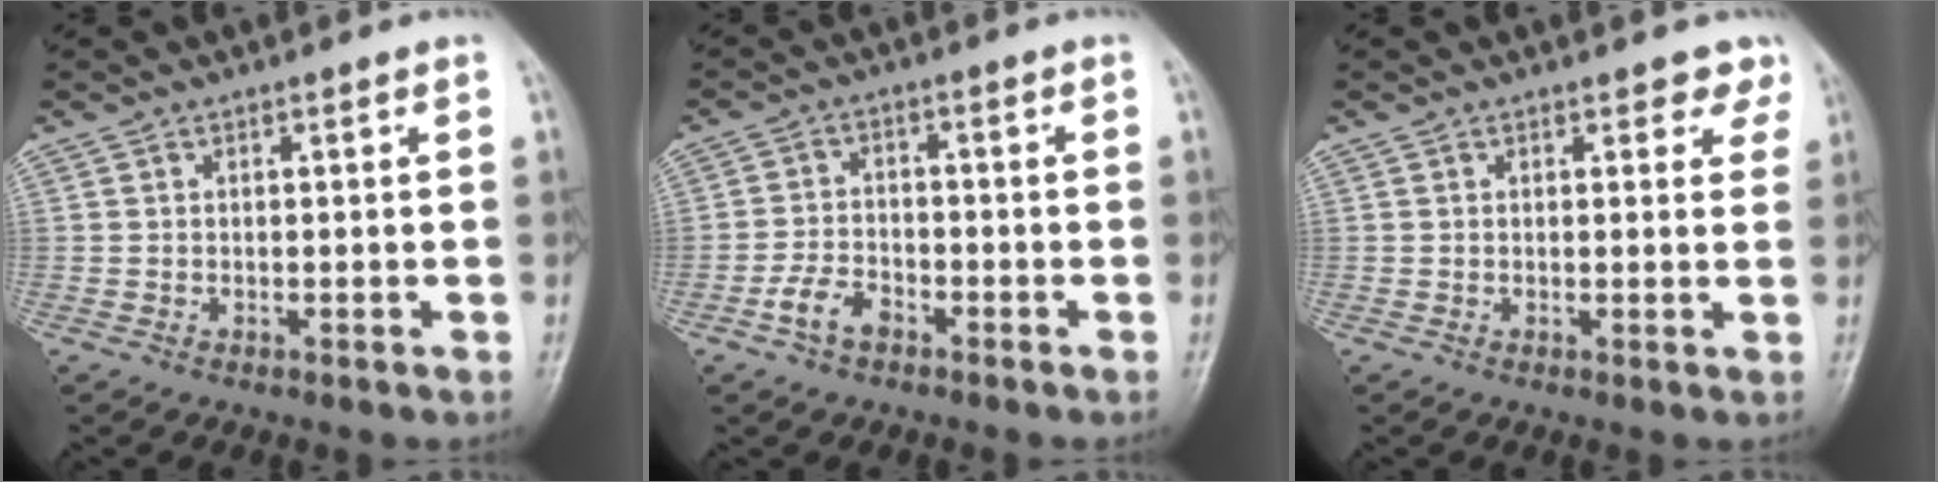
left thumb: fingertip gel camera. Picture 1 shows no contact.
{"total": 5.0, "force": [-2.9, 3.0, 2.8], "torque": [-0.049, 0.019, -0.058]}
{"total": 3.2, "force": [2.4, 1.8, 1.1], "torque": [0.018, -0.011, 0.017]}